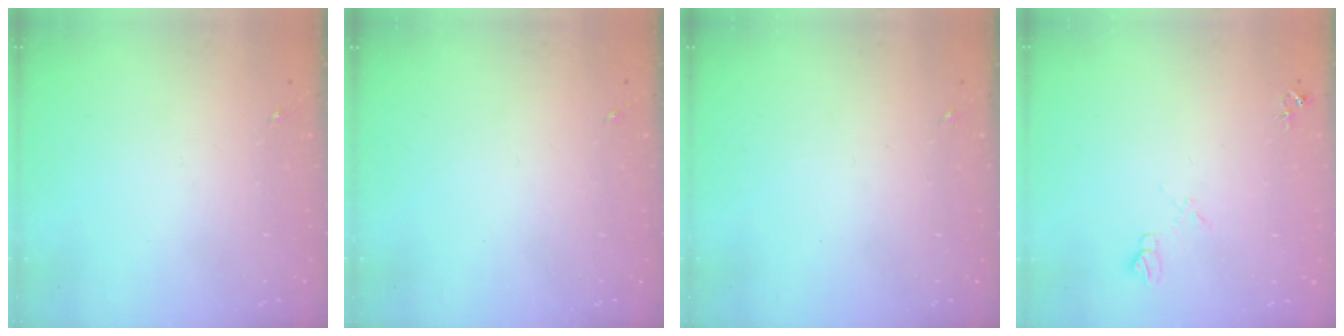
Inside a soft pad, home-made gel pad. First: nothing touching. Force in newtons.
{"total": 0.0}
{"total": 0.0}
{"total": 6.7, "press": 6.7, "slide": 0.7}